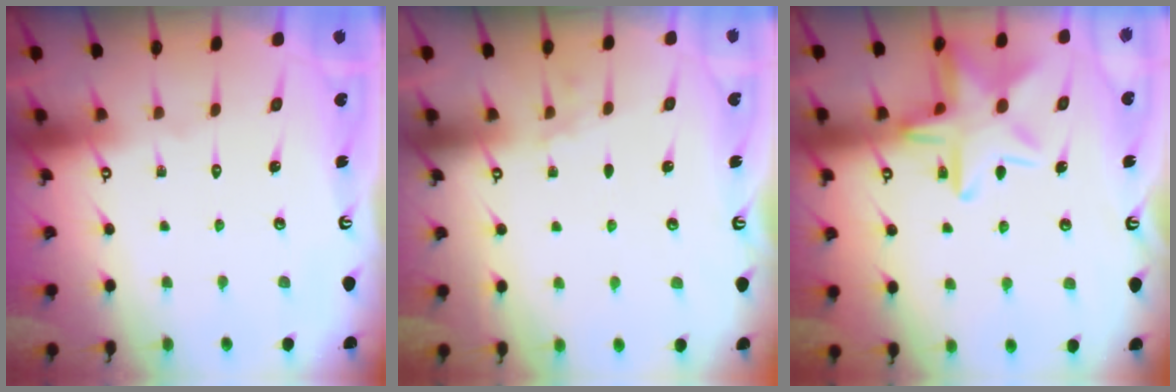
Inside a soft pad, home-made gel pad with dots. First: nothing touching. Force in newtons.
{"total": 2.5, "press": 1.6, "slide": 1.8}
{"total": 17.4, "press": 17.4, "slide": 1.2}